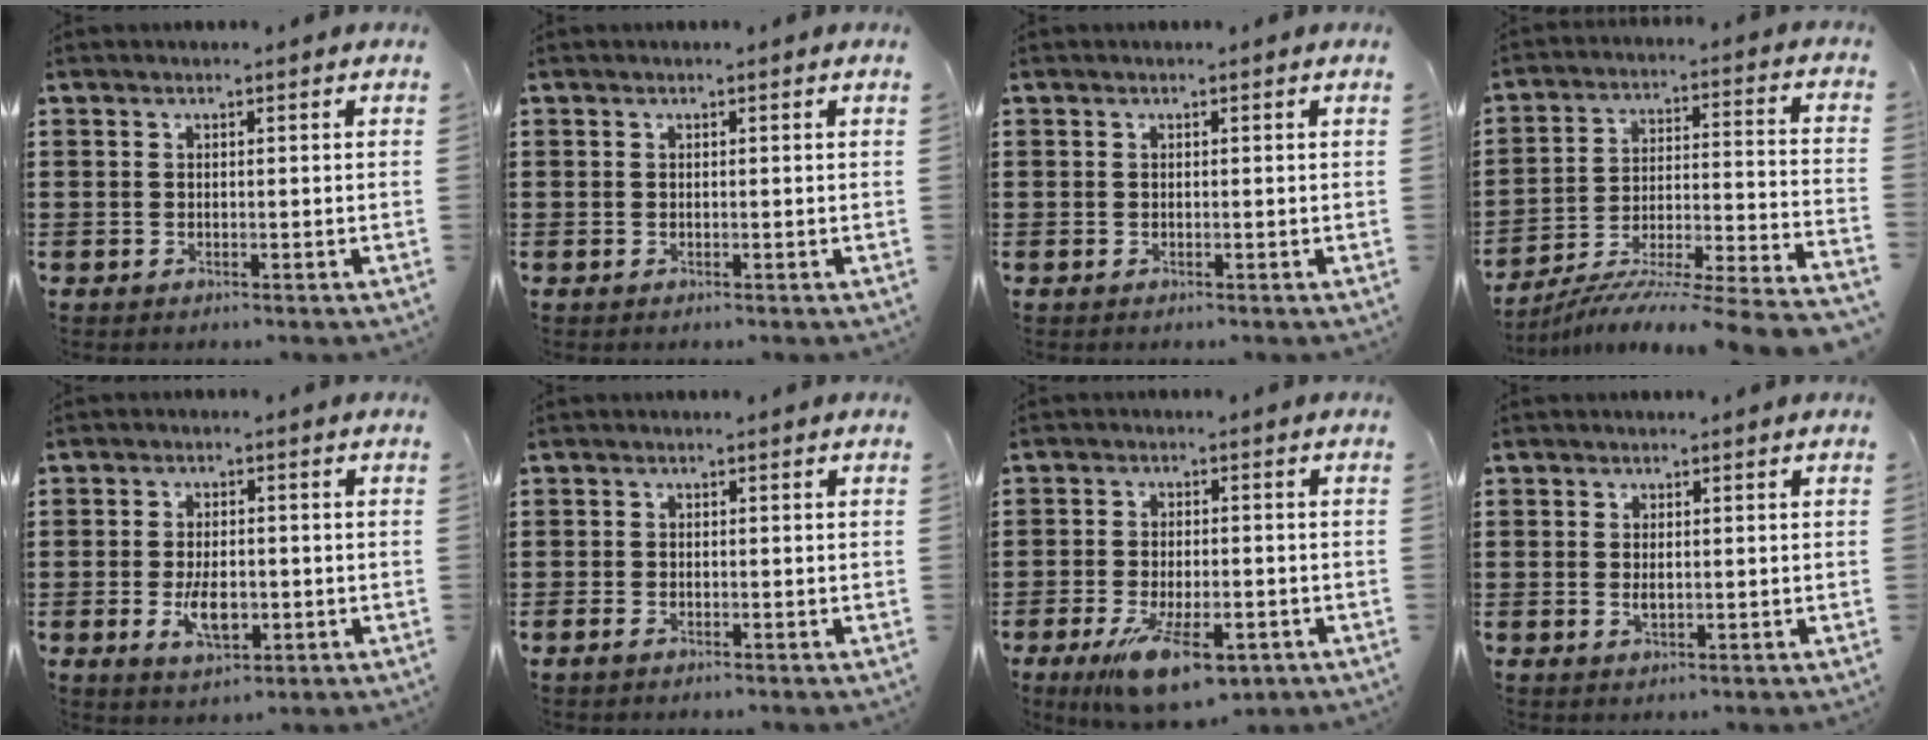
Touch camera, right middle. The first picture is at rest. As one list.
[{"total": 0.0}, {"total": 0.0}, {"total": 7.2, "force": [-6.6, -1.1, 2.6], "torque": [-0.031, -0.015, -0.135]}, {"total": 5.4, "force": [-1.4, 2.6, 4.5], "torque": [-0.075, -0.010, -0.028]}, {"total": 0.9, "force": [-0.6, 0.2, 0.6], "torque": [-0.015, -0.005, -0.011]}, {"total": 9.3, "force": [-4.8, 3.5, 7.1], "torque": [-0.143, -0.004, -0.080]}, {"total": 1.0, "force": [0.1, 0.5, 0.9], "torque": [-0.020, 0.001, 0.003]}]